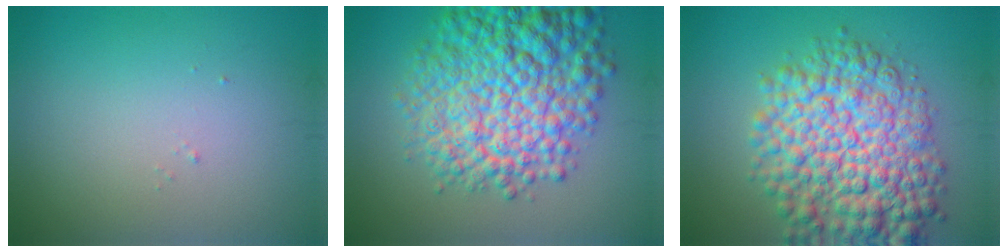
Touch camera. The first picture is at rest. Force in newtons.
{"total": 11.7, "press": 11.7, "slide": 0.4}
{"total": 10.6, "press": 10.6, "slide": 0.3}